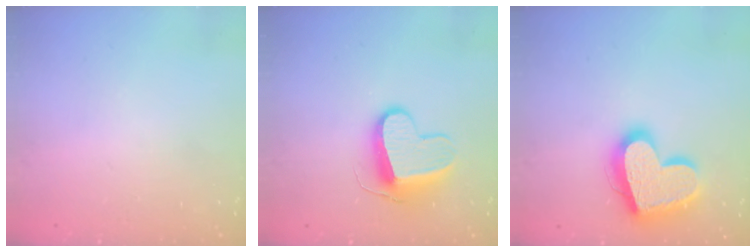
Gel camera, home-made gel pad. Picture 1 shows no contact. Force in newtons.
{"total": 10.6, "press": 10.6, "slide": 0.4}
{"total": 20.5, "press": 20.4, "slide": 1.7}